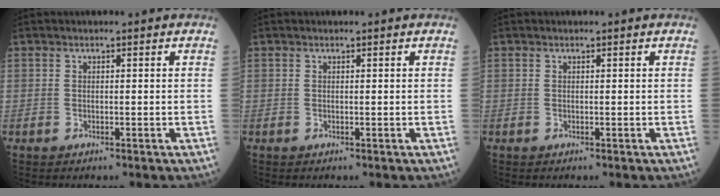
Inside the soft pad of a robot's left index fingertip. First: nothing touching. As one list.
[{"total": 0.0}, {"total": 0.0}]